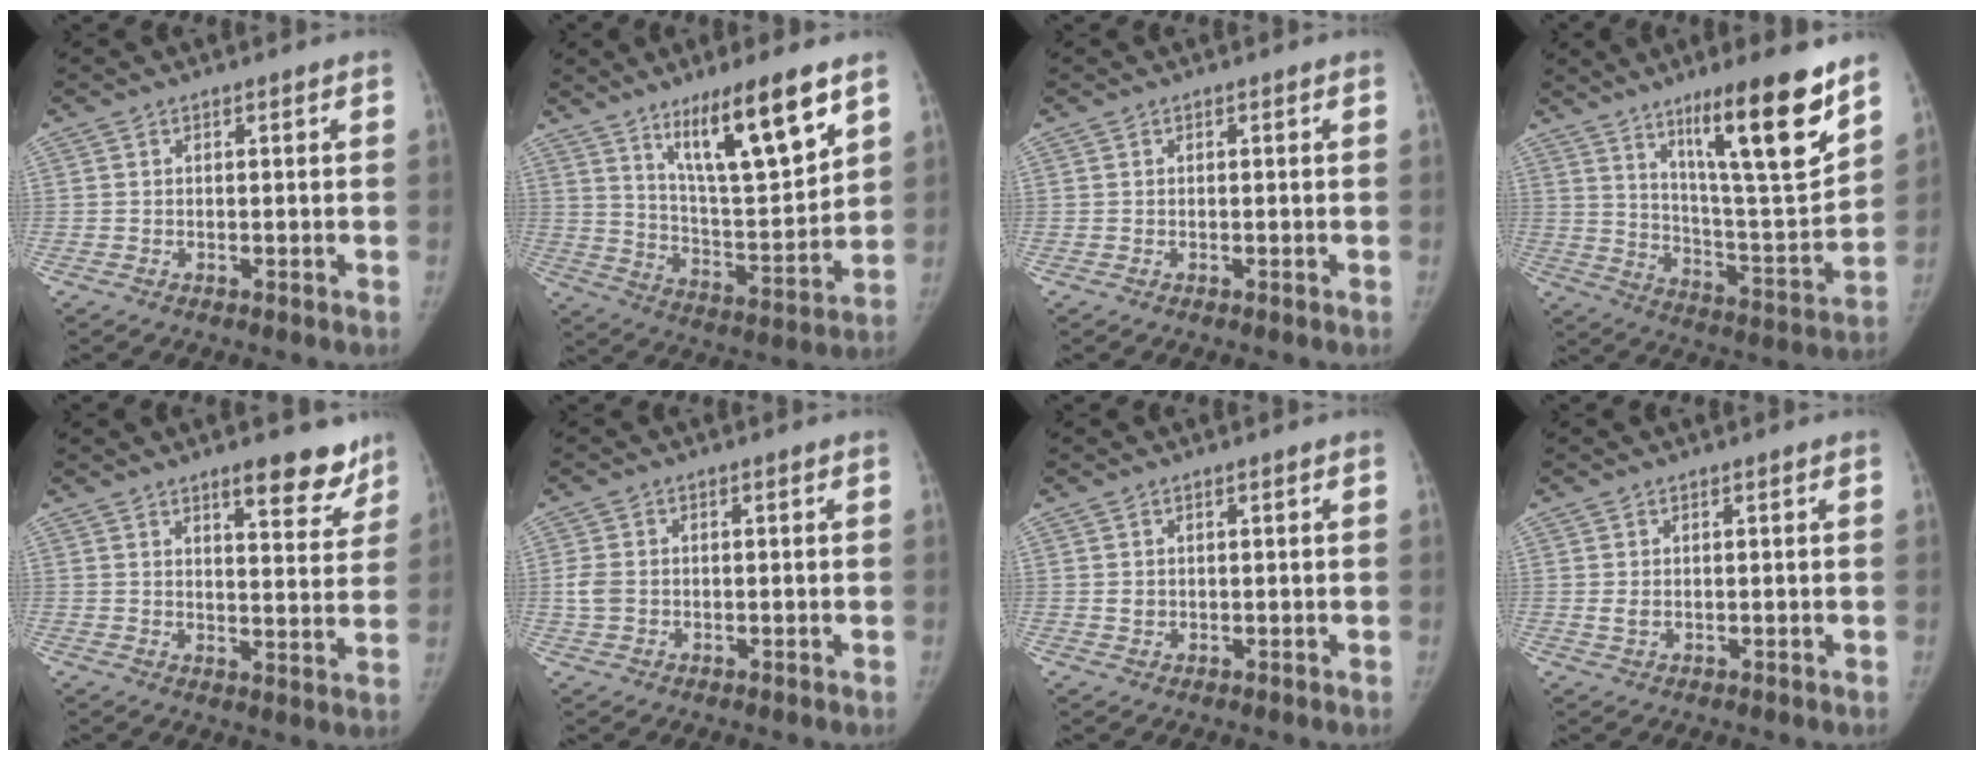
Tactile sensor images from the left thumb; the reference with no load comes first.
{"total": 17.8, "force": [10.6, 3.7, 13.8], "torque": [-0.204, -0.060, 0.192]}
{"total": 0.0}
{"total": 22.7, "force": [13.7, 3.2, 17.8], "torque": [-0.255, -0.073, 0.228]}
{"total": 10.1, "force": [7.4, 3.2, 6.1], "torque": [-0.040, -0.046, 0.099]}
{"total": 3.1, "force": [0.1, 2.4, 1.9], "torque": [-0.042, 0.001, 0.002]}
{"total": 1.3, "force": [0.7, 0.9, 0.7], "torque": [-0.004, -0.005, 0.015]}
{"total": 1.7, "force": [0.6, 0.9, 1.4], "torque": [-0.025, -0.003, 0.016]}